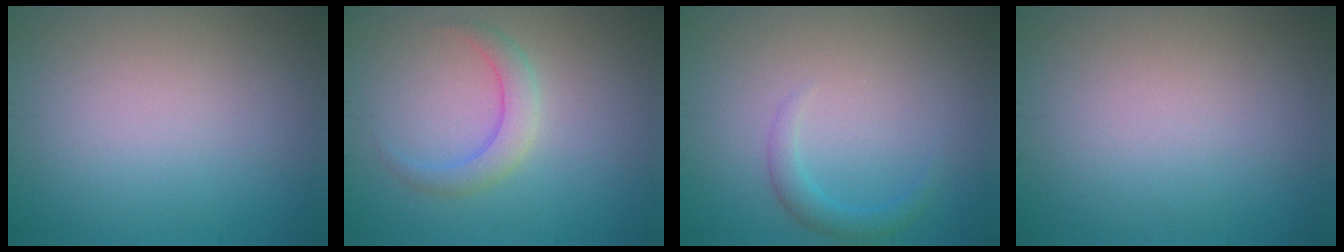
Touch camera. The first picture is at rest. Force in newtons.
{"total": 2.4, "press": 2.4, "slide": 0.0}
{"total": 1.6, "press": 1.6, "slide": 0.1}
{"total": 0.0}